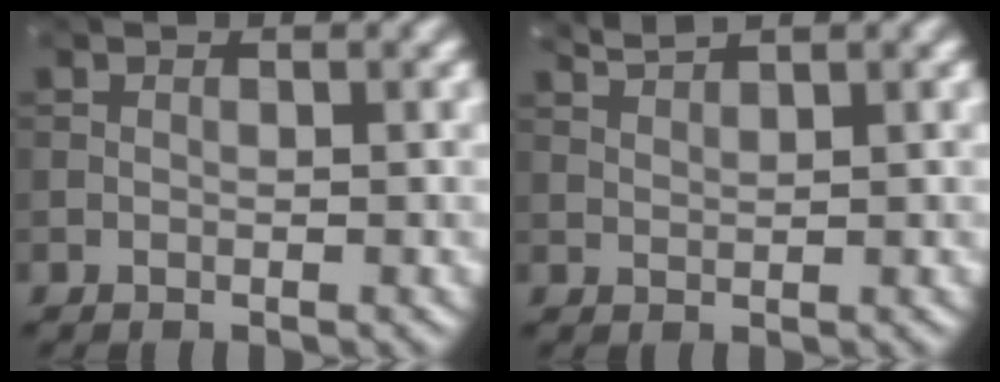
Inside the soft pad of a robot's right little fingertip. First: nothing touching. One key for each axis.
{"total": 1.9, "fx": 1.6, "fy": 0.2, "fz": 0.9, "tx": -0.016, "ty": 0.004, "tz": 0.034}